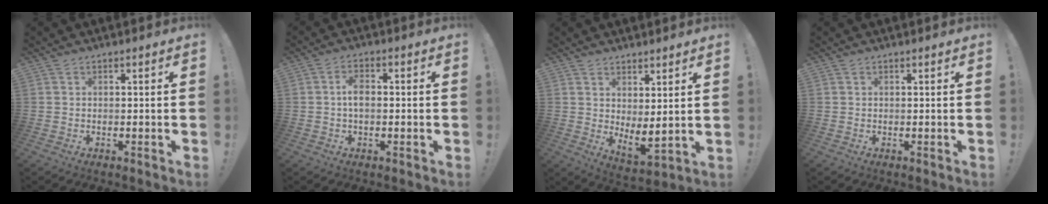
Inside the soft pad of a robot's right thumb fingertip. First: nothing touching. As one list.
[{"total": 4.2, "force": [0.1, 2.2, 3.6], "torque": [-0.050, 0.003, 0.000]}, {"total": 4.9, "force": [3.1, 1.0, 3.6], "torque": [-0.049, -0.043, 0.060]}, {"total": 0.0}]